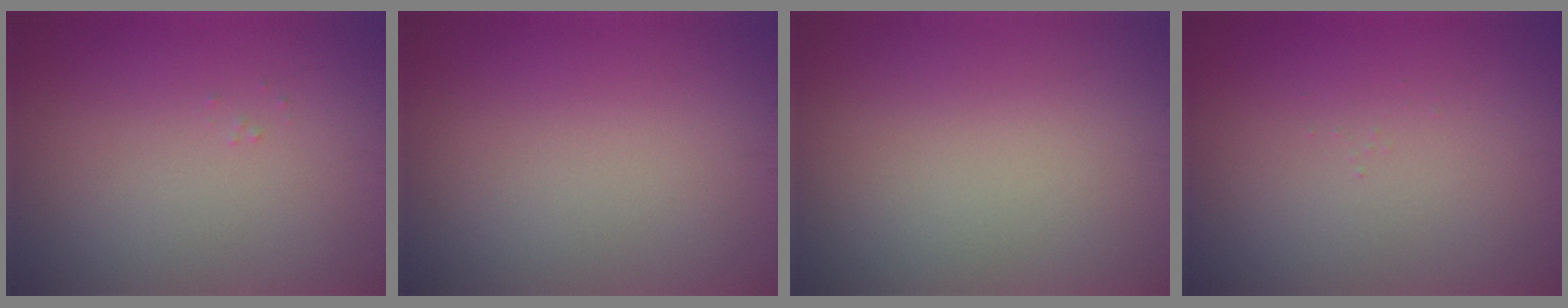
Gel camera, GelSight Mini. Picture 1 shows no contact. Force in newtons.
{"total": 0.0}
{"total": 0.0}
{"total": 0.0}